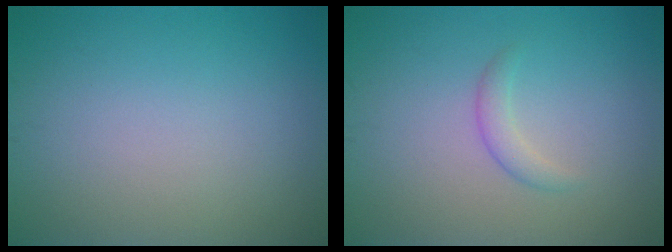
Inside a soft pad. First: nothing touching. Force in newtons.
{"total": 1.4, "press": 1.4, "slide": 0.0}